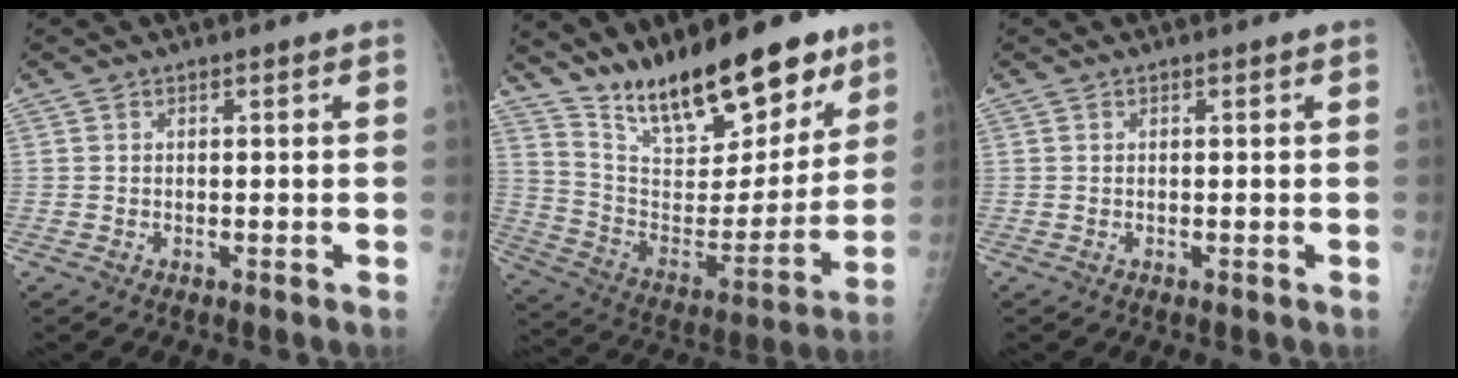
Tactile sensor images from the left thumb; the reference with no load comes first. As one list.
[{"total": 22.8, "force": [16.9, 8.3, 12.8], "torque": [-0.154, -0.086, 0.287]}, {"total": 0.0}]